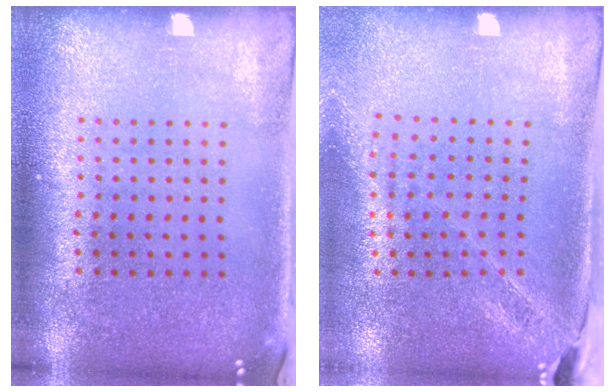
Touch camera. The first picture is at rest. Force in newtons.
{"total": 1.7, "press": 1.5, "slide": 0.8}